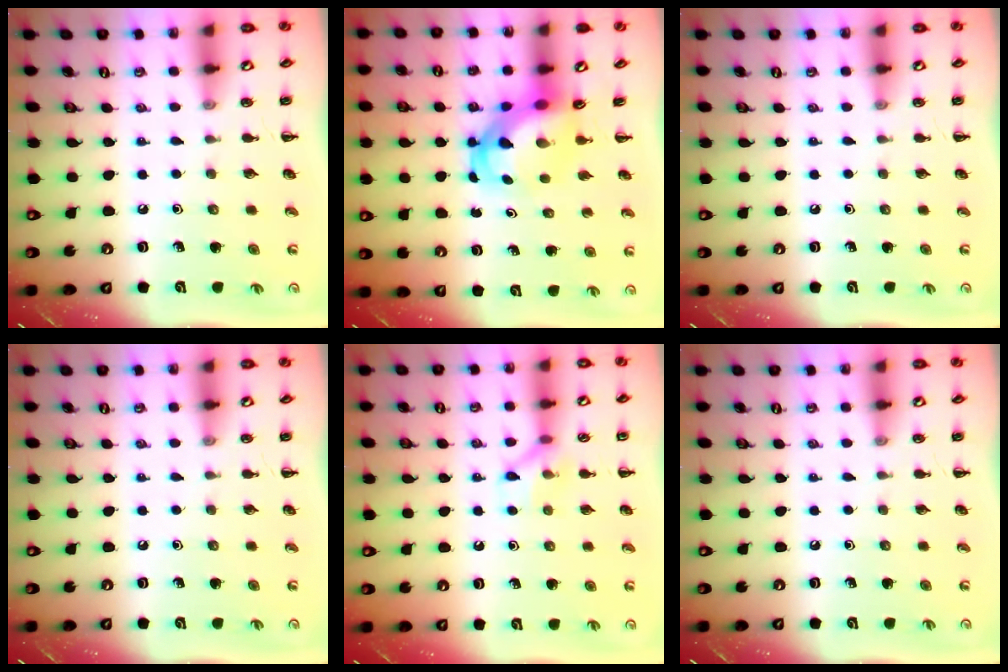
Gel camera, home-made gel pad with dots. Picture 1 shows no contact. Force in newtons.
{"total": 6.0, "press": 5.8, "slide": 1.2}
{"total": 0.0}
{"total": 0.0}
{"total": 8.1, "press": 8.1, "slide": 0.7}
{"total": 0.0}